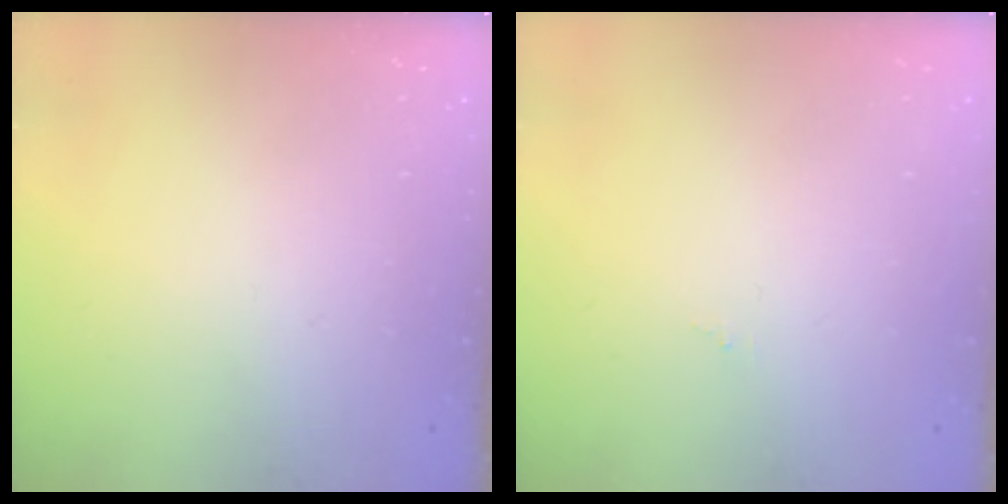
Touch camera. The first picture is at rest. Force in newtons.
{"total": 0.0}